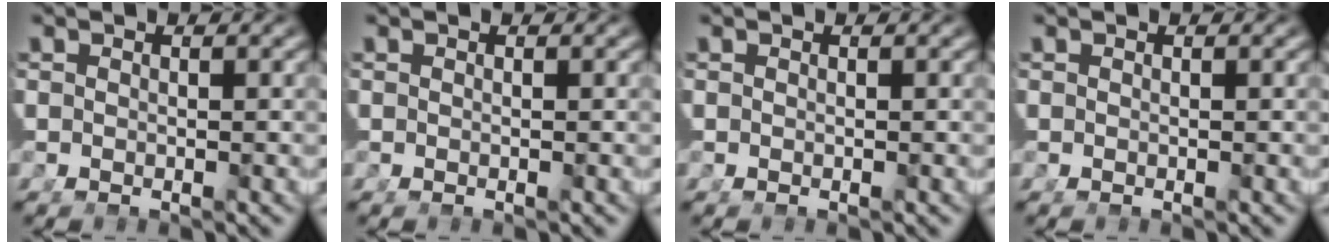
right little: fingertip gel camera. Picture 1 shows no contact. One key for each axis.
{"total": 0.0}
{"total": 0.0}
{"total": 0.0}